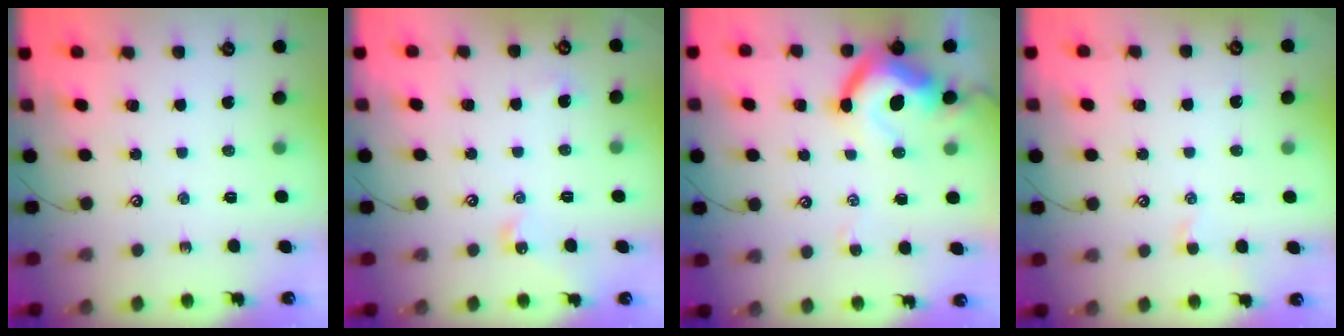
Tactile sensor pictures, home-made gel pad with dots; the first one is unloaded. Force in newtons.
{"total": 4.8, "press": 4.7, "slide": 0.7}
{"total": 11.1, "press": 11.0, "slide": 1.4}
{"total": 1.2, "press": 1.2, "slide": 0.4}